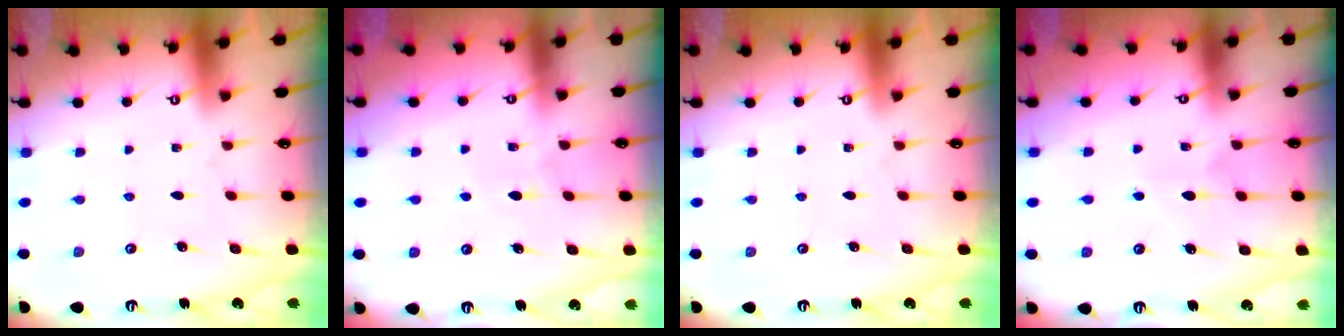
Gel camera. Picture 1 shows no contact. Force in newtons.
{"total": 5.3, "press": 5.3, "slide": 0.4}
{"total": 0.0}
{"total": 5.9, "press": 5.9, "slide": 0.8}